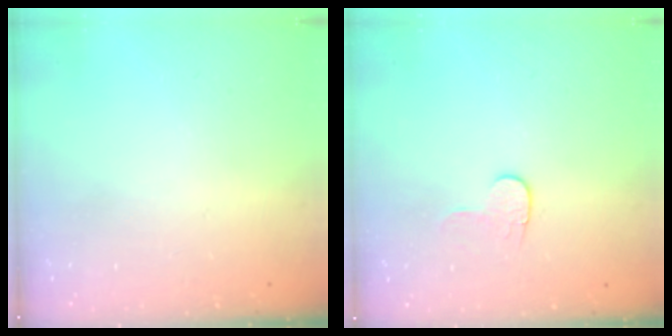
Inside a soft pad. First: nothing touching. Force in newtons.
{"total": 6.2, "press": 6.2, "slide": 0.5}